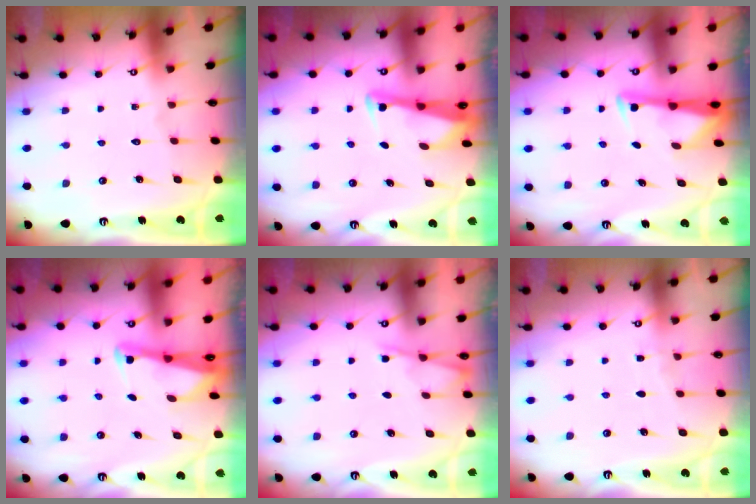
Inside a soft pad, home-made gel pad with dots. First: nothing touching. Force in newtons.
{"total": 2.8, "press": 2.7, "slide": 0.4}
{"total": 3.2, "press": 3.2, "slide": 0.5}
{"total": 2.5, "press": 2.5, "slide": 0.2}
{"total": 4.2, "press": 4.2, "slide": 0.4}
{"total": 3.7, "press": 3.7, "slide": 0.3}